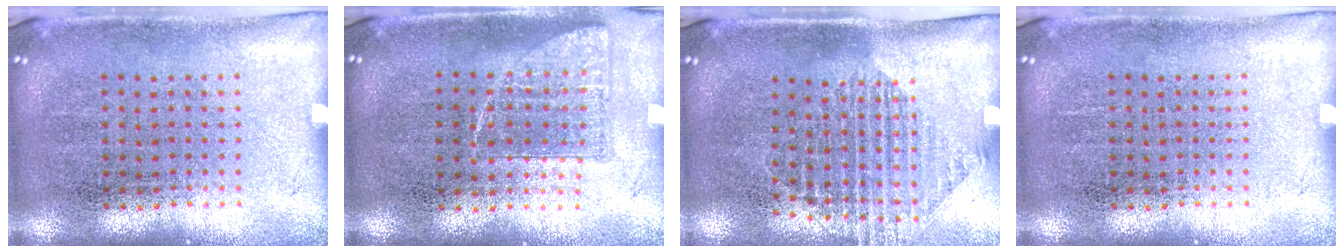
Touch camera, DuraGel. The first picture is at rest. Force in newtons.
{"total": 0.8, "press": 0.8, "slide": 0.1}
{"total": 1.5, "press": 1.2, "slide": 0.9}
{"total": 0.0}